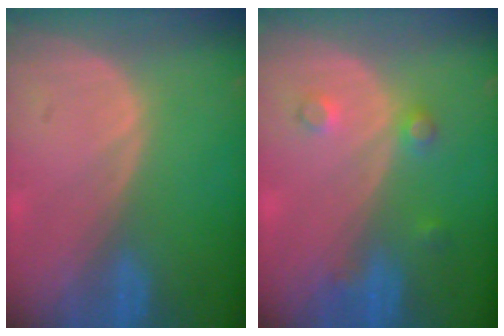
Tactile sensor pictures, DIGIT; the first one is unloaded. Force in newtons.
{"total": 2.6, "press": 2.6, "slide": 0.3}